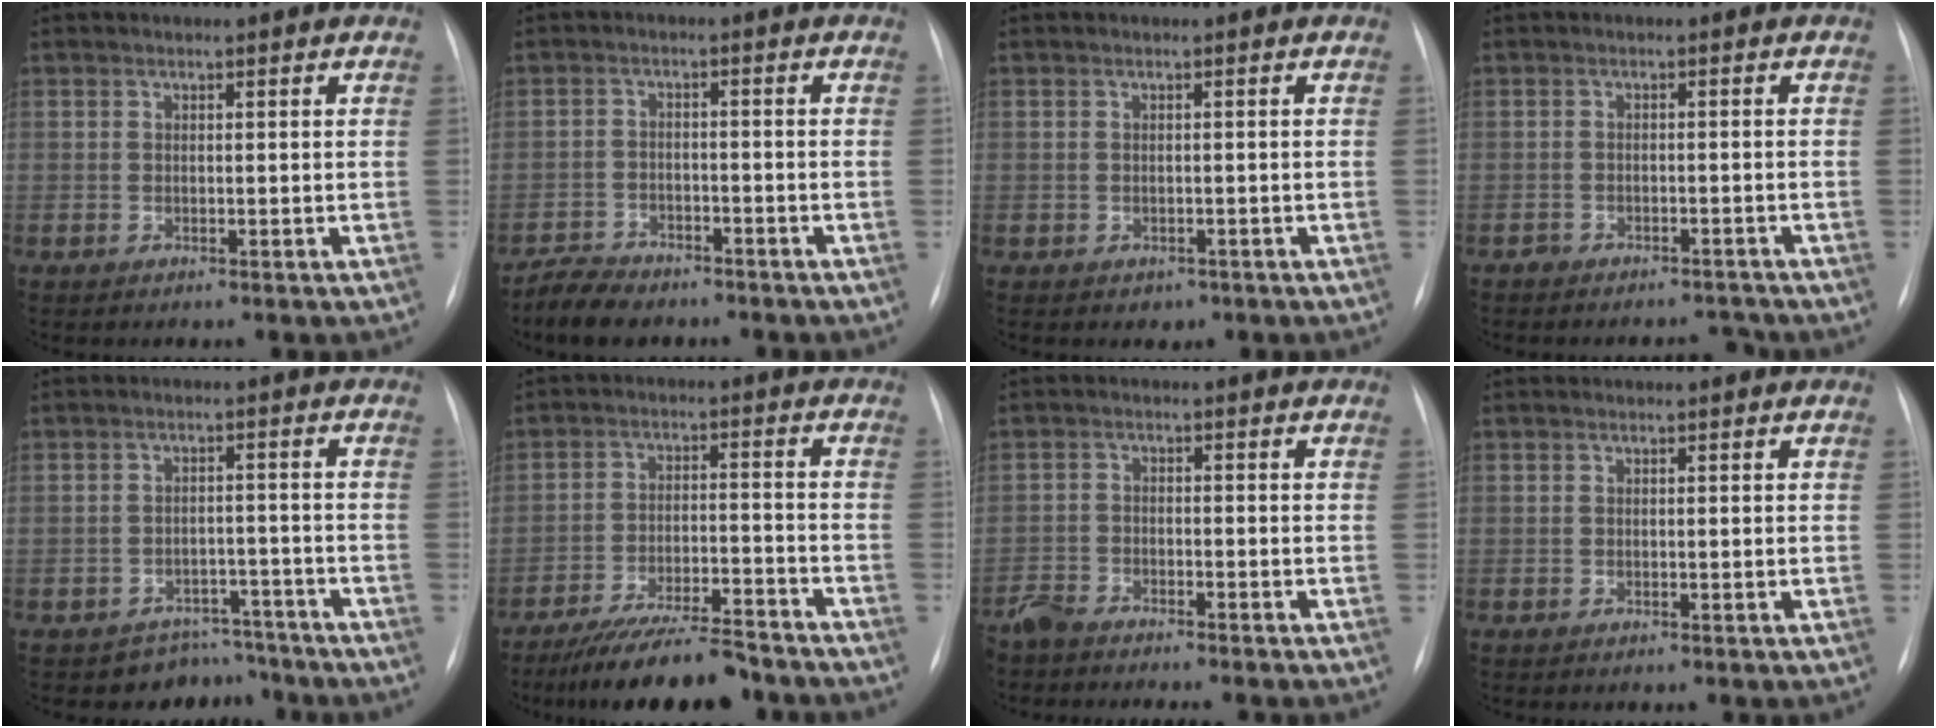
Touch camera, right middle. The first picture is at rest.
{"total": 5.3, "force": [-4.7, 1.9, 1.5], "torque": [-0.032, -0.008, -0.084]}
{"total": 1.6, "force": [-0.8, 1.3, 0.4], "torque": [-0.005, 0.003, -0.004]}
{"total": 3.1, "force": [-2.9, 1.0, -0.5], "torque": [0.016, 0.001, -0.044]}
{"total": 5.6, "force": [-4.8, 2.6, -1.2], "torque": [0.030, 0.035, -0.069]}
{"total": 13.0, "force": [-11.5, 1.6, 5.8], "torque": [-0.086, -0.001, -0.181]}
{"total": 7.1, "force": [-6.6, 0.8, 2.3], "torque": [-0.024, -0.010, -0.107]}
{"total": 0.0}